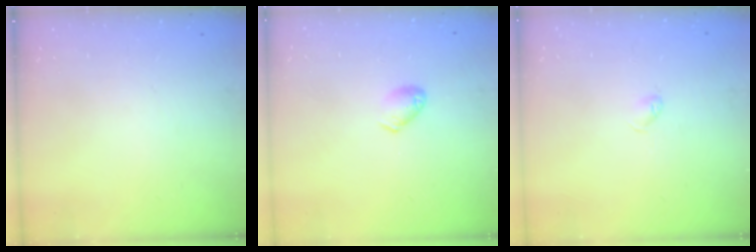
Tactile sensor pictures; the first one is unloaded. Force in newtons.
{"total": 4.8, "press": 4.7, "slide": 0.7}
{"total": 2.7, "press": 2.6, "slide": 0.4}